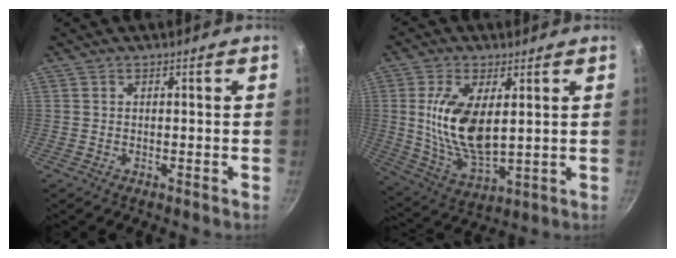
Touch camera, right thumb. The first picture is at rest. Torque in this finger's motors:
{"motor_torque": [0.18, 0.86, 1.57, -0.04, 0.56]}